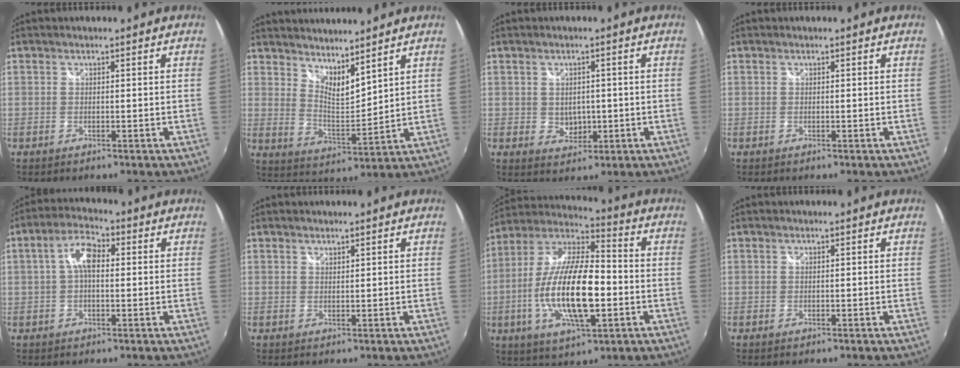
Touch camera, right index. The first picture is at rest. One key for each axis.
{"total": 7.9, "fx": 6.7, "fy": 1.8, "fz": 3.8, "tx": -0.056, "ty": -0.010, "tz": 0.118}
{"total": 3.8, "fx": 0.0, "fy": 3.3, "fz": 1.9, "tx": -0.030, "ty": -0.002, "tz": 0.005}
{"total": 0.0}
{"total": 6.2, "fx": 0.7, "fy": 3.0, "fz": 5.4, "tx": -0.103, "ty": 0.019, "tz": 0.010}
{"total": 0.7, "fx": 0.7, "fy": 0.2, "fz": 0.1, "tx": -0.001, "ty": 0.000, "tz": 0.013}
{"total": 19.6, "fx": -3.9, "fy": 6.7, "fz": 18.0, "tx": -0.358, "ty": -0.009, "tz": -0.073}
{"total": 0.0}